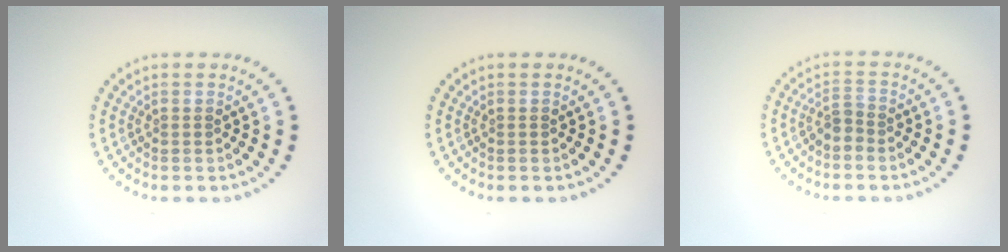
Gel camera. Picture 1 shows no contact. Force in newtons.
{"total": 0.0}
{"total": 1.7, "press": 1.2, "slide": 1.1}